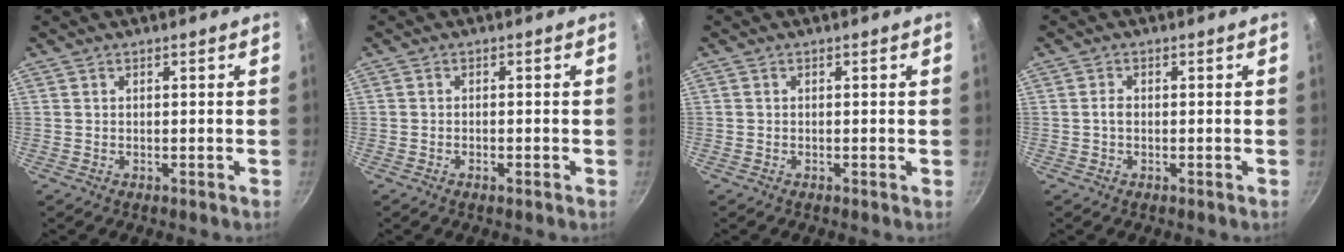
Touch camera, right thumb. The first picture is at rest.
{"total": 1.0, "force": [-0.6, 0.2, 0.8], "torque": [-0.020, 0.003, -0.014]}
{"total": 0.0}
{"total": 1.4, "force": [-0.2, 0.9, 1.0], "torque": [-0.018, 0.006, -0.005]}